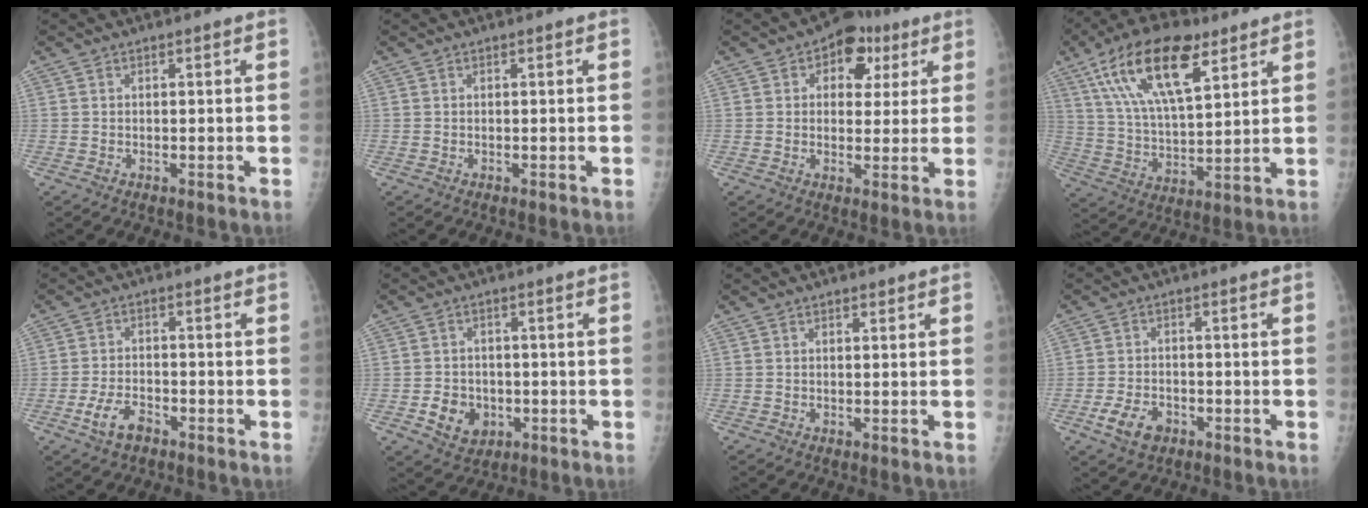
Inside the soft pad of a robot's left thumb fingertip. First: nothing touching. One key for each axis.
{"total": 0.0}
{"total": 9.4, "fx": 3.9, "fy": 6.5, "fz": 5.6, "tx": -0.027, "ty": -0.002, "tz": 0.047}
{"total": 19.0, "fx": 9.8, "fy": 8.0, "fz": 14.2, "tx": -0.237, "ty": -0.023, "tz": 0.177}
{"total": 5.3, "fx": -3.0, "fy": 2.9, "fz": 3.3, "tx": -0.064, "ty": 0.017, "tz": -0.054}
{"total": 6.6, "fx": -1.8, "fy": 5.5, "fz": 3.2, "tx": -0.031, "ty": 0.007, "tz": -0.022}
{"total": 1.0, "fx": 0.5, "fy": 0.6, "fz": 0.6, "tx": -0.006, "ty": -0.002, "tz": 0.007}
{"total": 5.9, "fx": -2.8, "fy": 3.9, "fz": 3.4, "tx": -0.057, "ty": 0.012, "tz": -0.048}